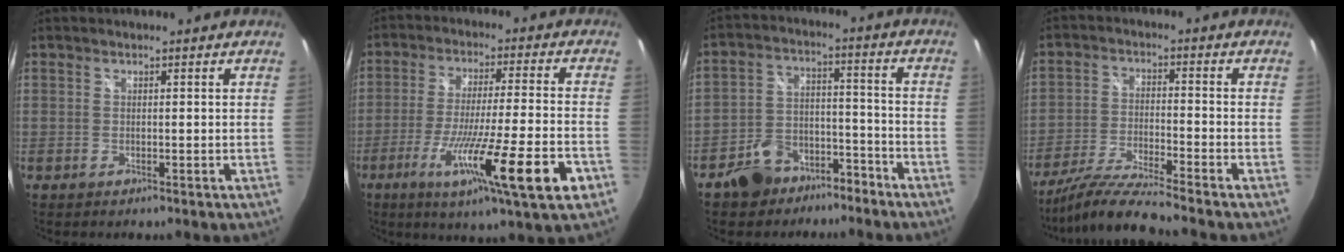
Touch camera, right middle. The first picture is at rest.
{"total": 17.8, "force": [-8.2, 0.0, 15.7], "torque": [-0.269, -0.054, -0.131]}
{"total": 10.8, "force": [-7.8, 6.4, 4.0], "torque": [-0.085, 0.035, -0.110]}
{"total": 10.2, "force": [-9.1, -1.3, 4.4], "torque": [-0.100, -0.010, -0.175]}